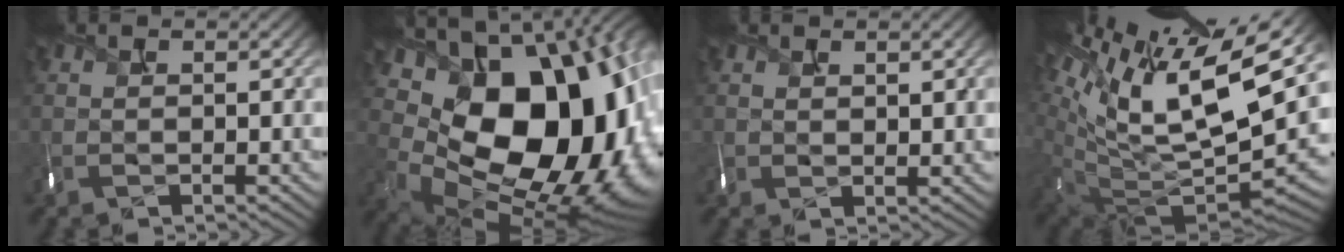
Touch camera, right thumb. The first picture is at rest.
{"total": 20.3, "force": [3.0, 13.9, 14.5], "torque": [-0.233, -0.032, 0.090]}
{"total": 2.1, "force": [1.2, 1.1, 1.3], "torque": [-0.030, 0.000, 0.030]}
{"total": 16.3, "force": [7.1, 7.2, 12.8], "torque": [-0.241, -0.003, 0.142]}